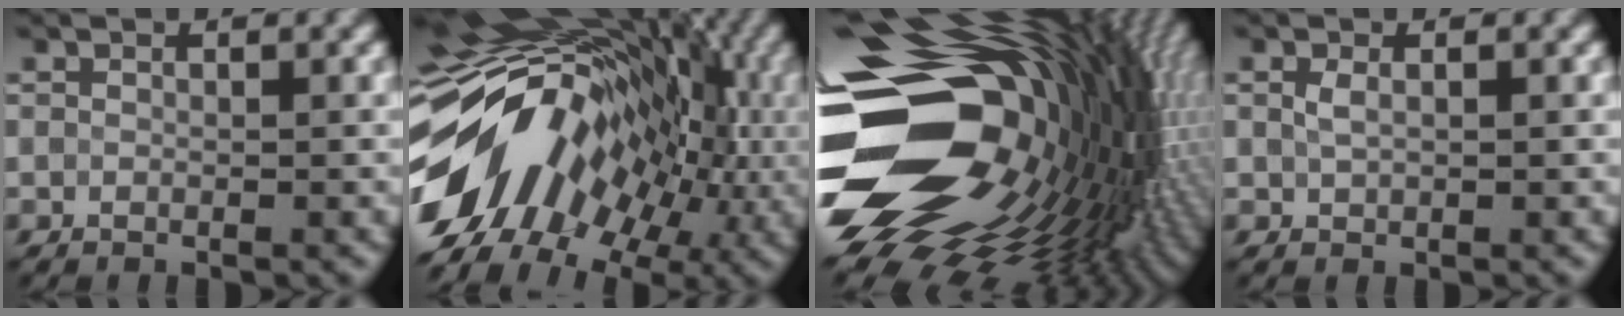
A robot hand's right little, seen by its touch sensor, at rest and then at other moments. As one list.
[{"total": 16.9, "force": [-2.0, 11.0, 12.7], "torque": [-0.207, 0.018, -0.047]}, {"total": 20.4, "force": [-1.3, 13.6, 15.2], "torque": [-0.282, -0.028, -0.019]}, {"total": 1.2, "force": [0.3, 0.7, 0.9], "torque": [-0.023, 0.003, 0.008]}]